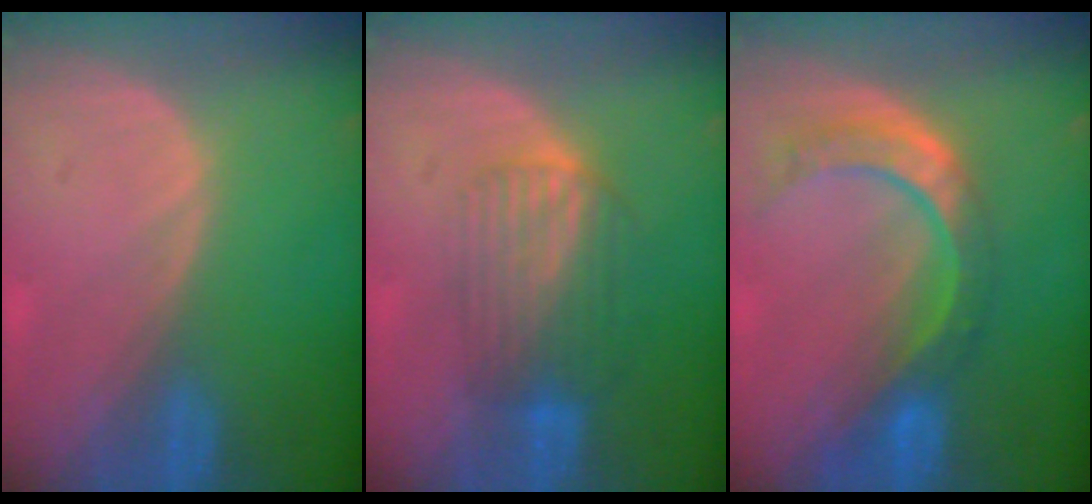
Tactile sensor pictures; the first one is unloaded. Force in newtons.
{"total": 6.7, "press": 6.3, "slide": 2.3}
{"total": 8.6, "press": 7.2, "slide": 4.8}